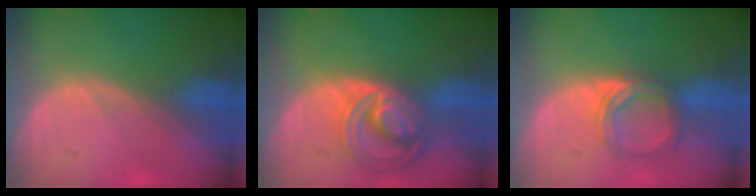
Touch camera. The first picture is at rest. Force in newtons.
{"total": 8.6, "press": 7.4, "slide": 4.4}
{"total": 5.3, "press": 4.9, "slide": 2.0}